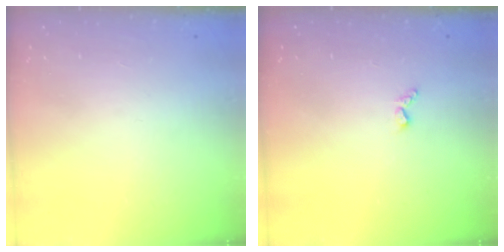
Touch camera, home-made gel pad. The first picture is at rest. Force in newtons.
{"total": 3.9, "press": 3.8, "slide": 0.7}